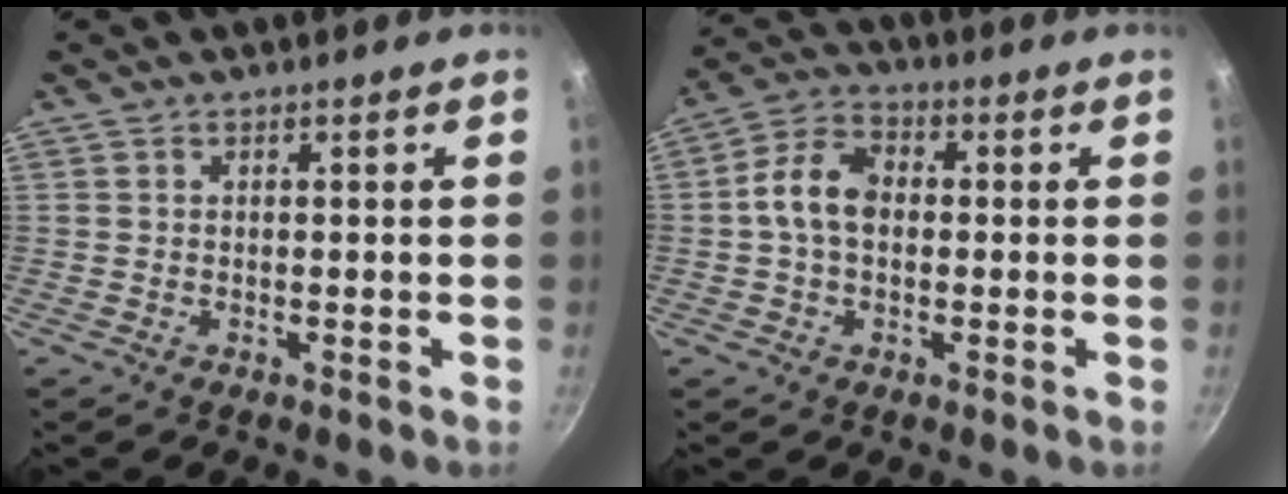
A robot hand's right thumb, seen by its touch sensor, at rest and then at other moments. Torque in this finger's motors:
{"motor_torque": [0.21, 0.22, 0.15, -0.12, 0.33]}